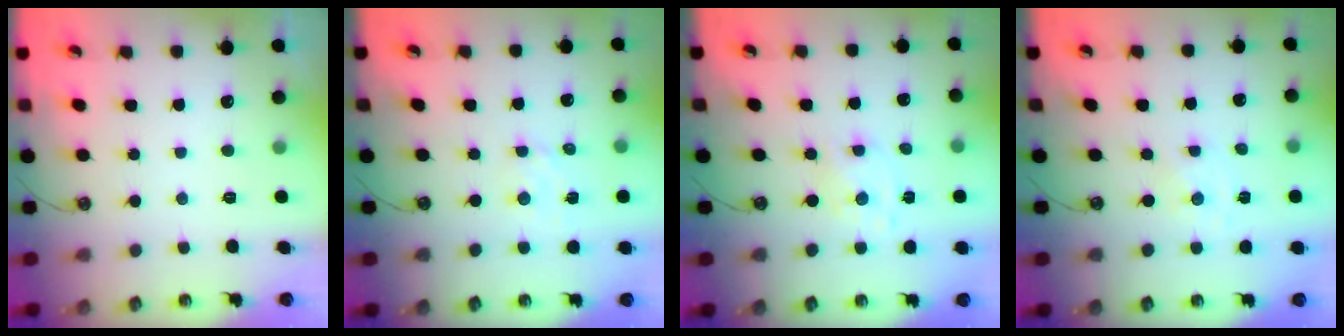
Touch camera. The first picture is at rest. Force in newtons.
{"total": 2.8, "press": 2.7, "slide": 0.4}
{"total": 1.8, "press": 1.8, "slide": 0.2}
{"total": 0.0}